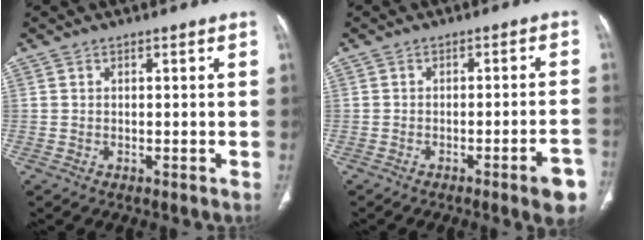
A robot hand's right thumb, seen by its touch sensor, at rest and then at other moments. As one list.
[{"total": 6.6, "force": [-3.6, 0.7, 5.5], "torque": [-0.065, 0.017, -0.044]}]